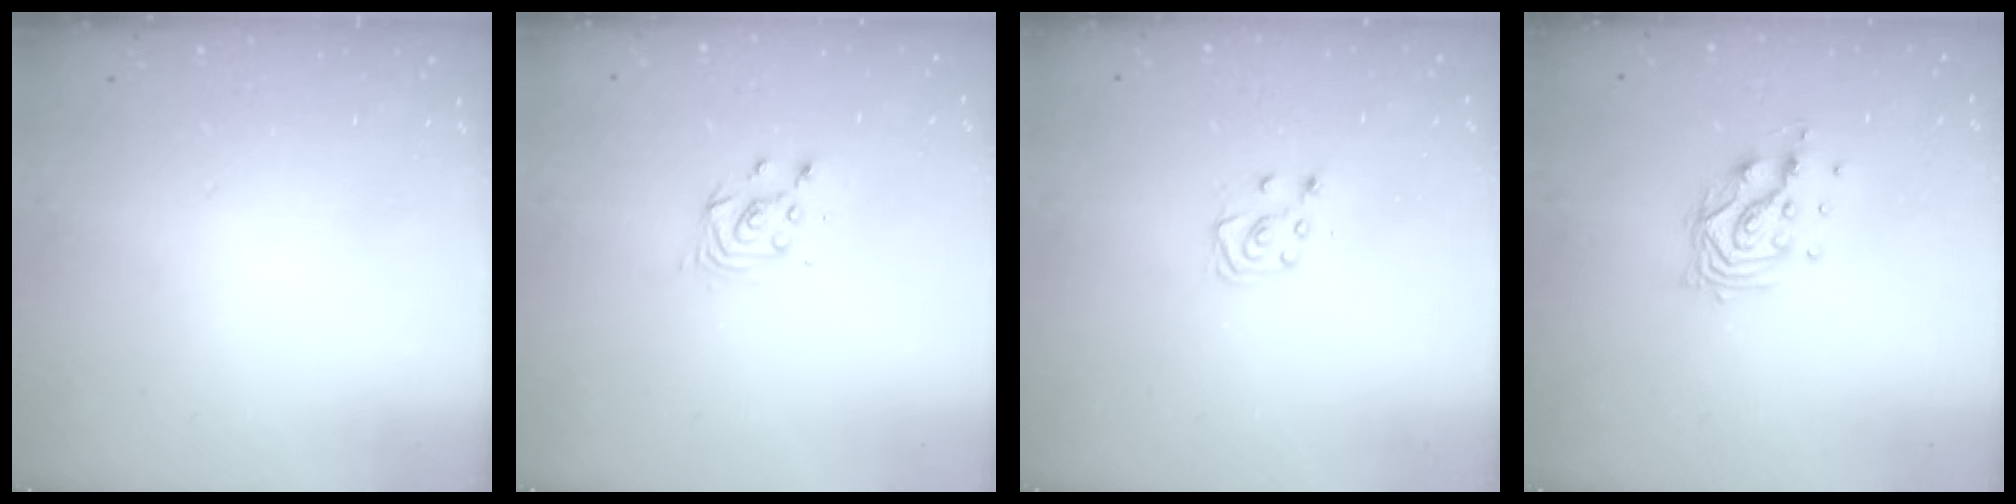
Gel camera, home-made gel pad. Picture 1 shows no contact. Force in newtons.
{"total": 3.9, "press": 3.9, "slide": 0.3}
{"total": 5.1, "press": 5.1, "slide": 0.4}
{"total": 9.8, "press": 9.8, "slide": 0.7}